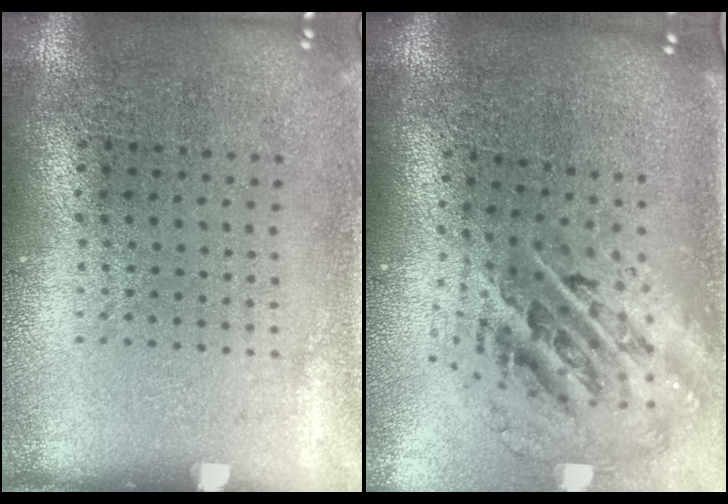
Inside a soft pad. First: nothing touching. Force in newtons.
{"total": 2.7, "press": 1.8, "slide": 1.9}